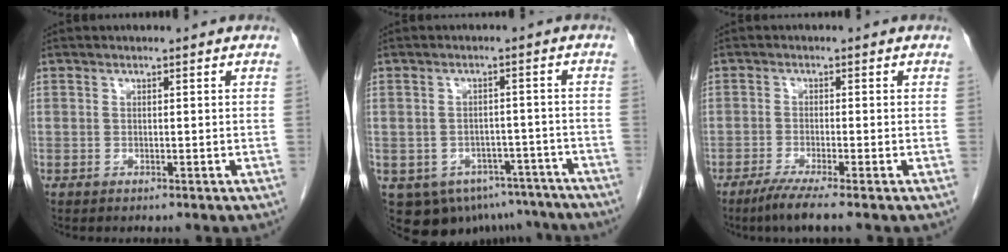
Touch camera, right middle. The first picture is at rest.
{"total": 13.6, "force": [-9.2, 9.0, 4.6], "torque": [-0.081, 0.014, -0.101]}
{"total": 4.4, "force": [-3.2, -0.3, 3.0], "torque": [-0.059, -0.014, -0.059]}